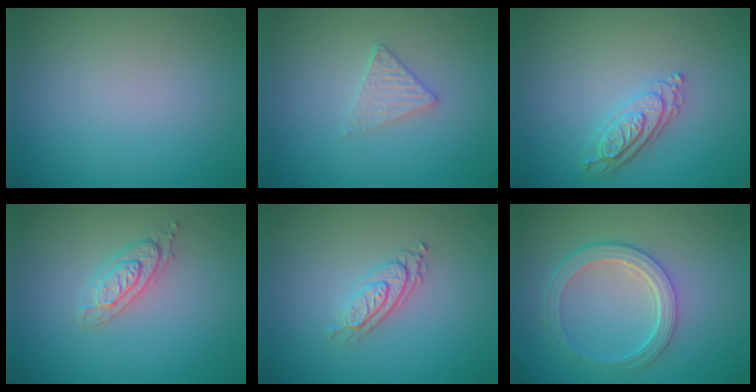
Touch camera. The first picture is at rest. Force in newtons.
{"total": 1.8, "press": 1.8, "slide": 0.3}
{"total": 2.9, "press": 2.7, "slide": 1.0}
{"total": 2.2, "press": 2.1, "slide": 0.5}
{"total": 2.8, "press": 2.0, "slide": 2.0}
{"total": 4.8, "press": 3.6, "slide": 3.2}